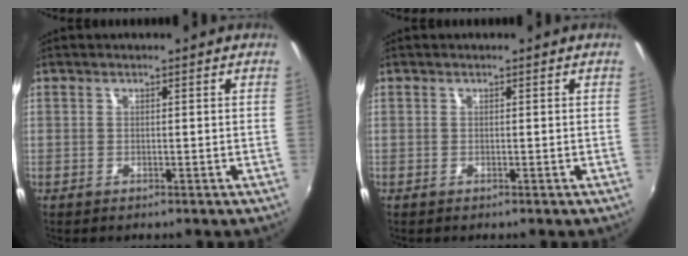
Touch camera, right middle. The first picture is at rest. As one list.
[{"total": 0.0}]